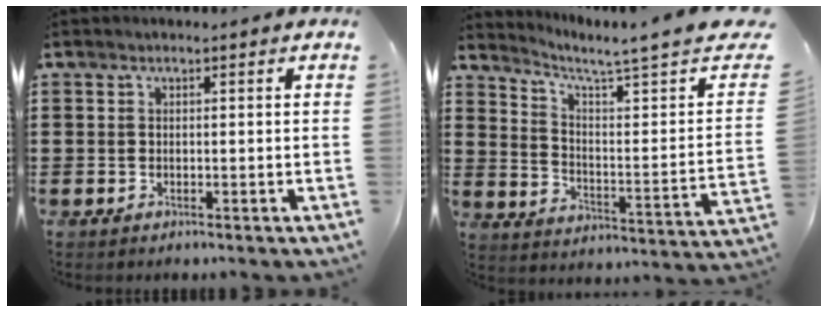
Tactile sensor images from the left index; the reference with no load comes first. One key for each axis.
{"total": 3.6, "fx": 2.3, "fy": -0.8, "fz": 2.7, "tx": -0.068, "ty": -0.035, "tz": 0.027}